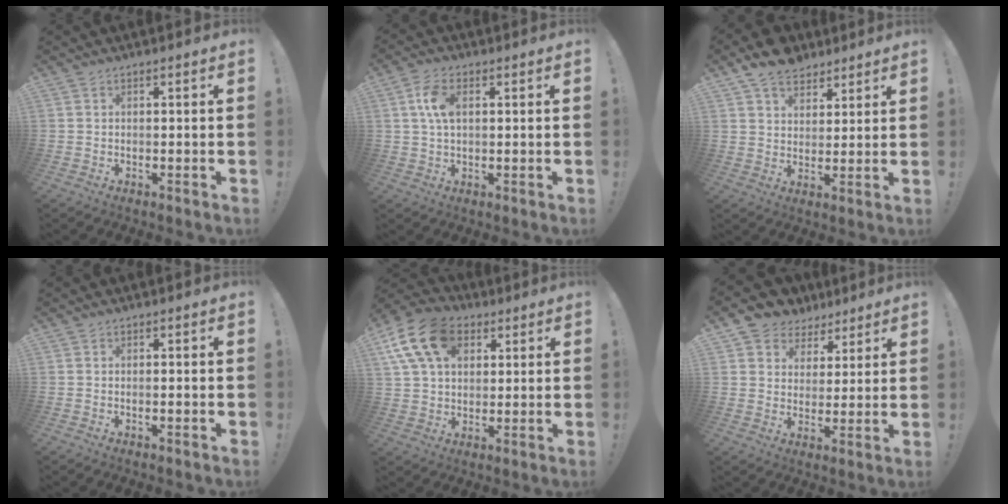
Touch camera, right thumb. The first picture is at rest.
{"total": 7.3, "force": [1.7, 4.3, 5.7], "torque": [-0.111, 0.000, 0.029]}
{"total": 9.6, "force": [7.0, 5.8, 3.0], "torque": [-0.050, -0.038, 0.137]}
{"total": 1.0, "force": [-0.7, -0.1, 0.6], "torque": [-0.019, 0.003, -0.012]}
{"total": 16.8, "force": [6.7, 11.6, 10.1], "torque": [-0.183, -0.019, 0.127]}
{"total": 7.1, "force": [4.0, 5.8, 0.6], "torque": [-0.014, -0.027, 0.082]}